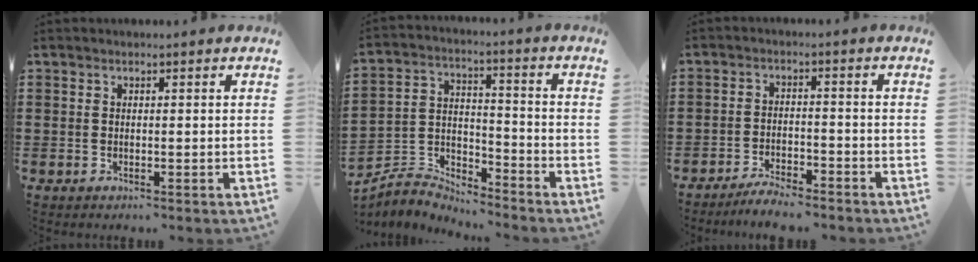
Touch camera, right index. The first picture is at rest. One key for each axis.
{"total": 4.7, "fx": -4.6, "fy": 0.9, "fz": 0.0, "tx": -0.019, "ty": -0.003, "tz": -0.100}
{"total": 3.6, "fx": -3.5, "fy": 0.3, "fz": 0.7, "tx": -0.016, "ty": 0.009, "tz": -0.072}